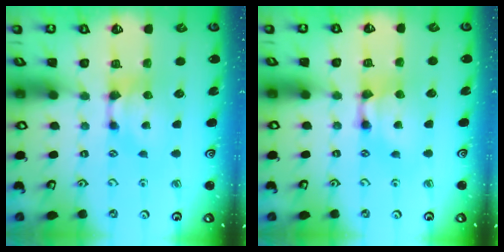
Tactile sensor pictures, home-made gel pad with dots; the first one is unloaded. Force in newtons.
{"total": 1.6, "press": 1.4, "slide": 0.6}